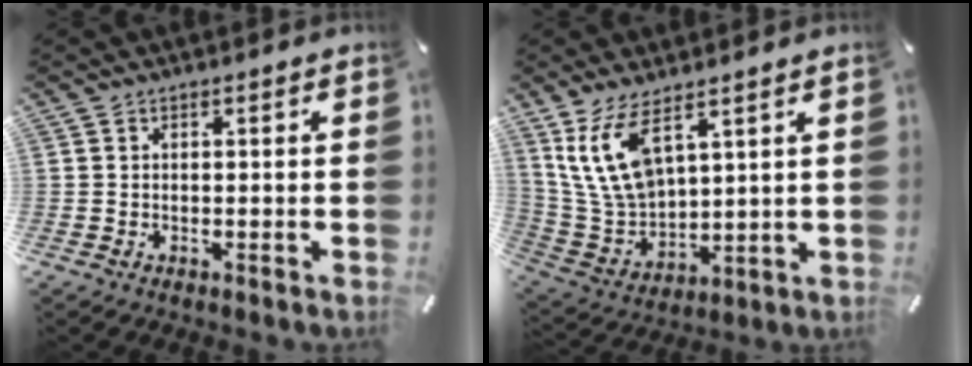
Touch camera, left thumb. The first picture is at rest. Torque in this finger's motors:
{"motor_torque": [1.04, 1.03, 1.38, -1.39, 0.38]}